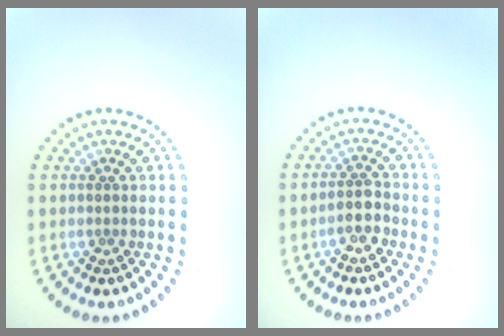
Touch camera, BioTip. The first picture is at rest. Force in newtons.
{"total": 2.2, "press": 2.0, "slide": 0.8}